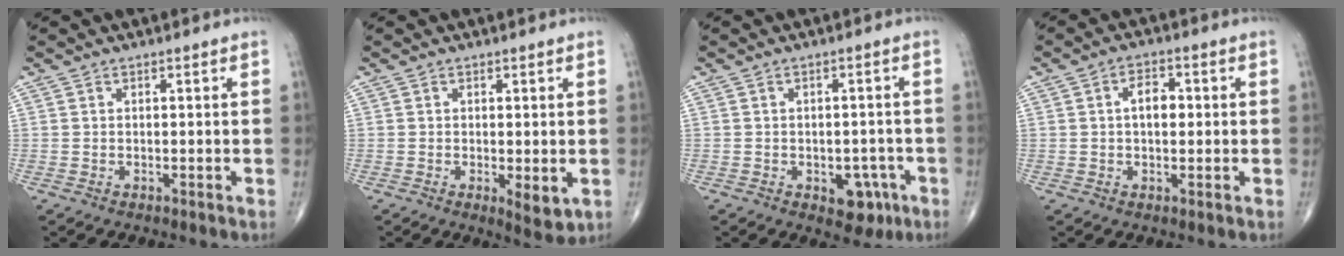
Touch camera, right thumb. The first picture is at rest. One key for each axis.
{"total": 4.1, "fx": -0.7, "fy": 1.5, "fz": 3.7, "tx": -0.052, "ty": -0.014, "tz": -0.008}
{"total": 6.1, "fx": -2.6, "fy": 3.9, "fz": 3.9, "tx": -0.018, "ty": 0.014, "tz": -0.028}
{"total": 4.4, "fx": 0.4, "fy": 2.6, "fz": 3.5, "tx": -0.049, "ty": 0.008, "tz": 0.002}